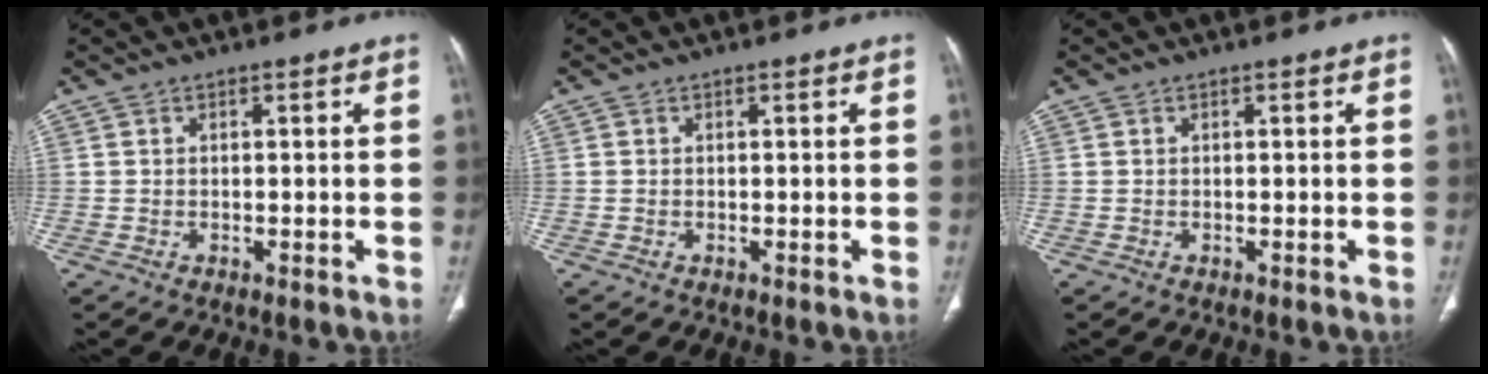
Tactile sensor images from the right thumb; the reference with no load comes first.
{"total": 0.0}
{"total": 0.0}